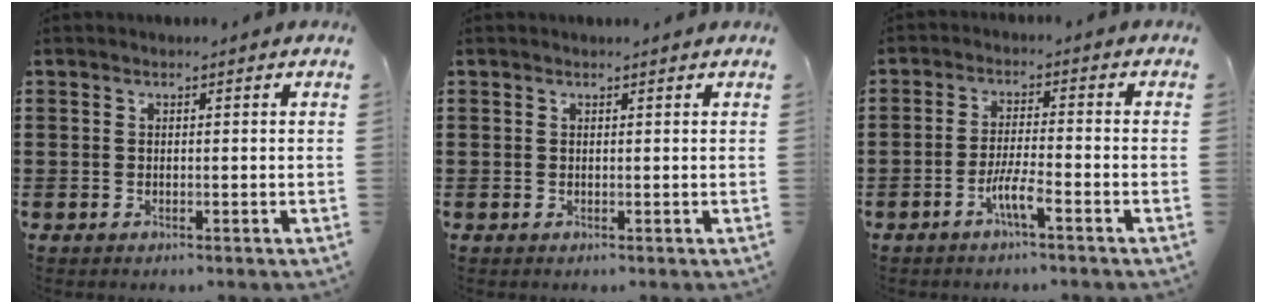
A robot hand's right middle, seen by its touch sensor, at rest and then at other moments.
{"total": 0.0}
{"total": 4.6, "force": [-2.9, 0.5, 3.5], "torque": [-0.073, -0.002, -0.057]}